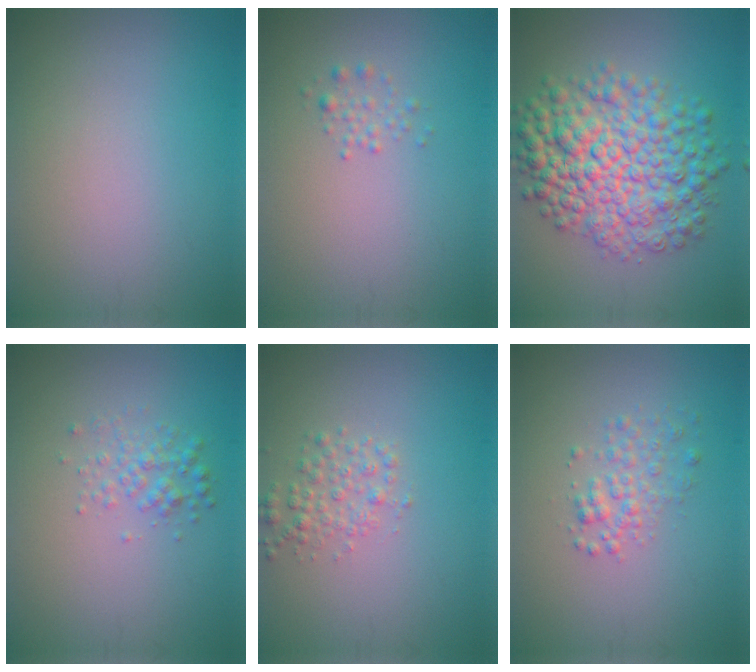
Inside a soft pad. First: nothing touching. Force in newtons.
{"total": 1.0, "press": 1.0, "slide": 0.0}
{"total": 9.3, "press": 9.3, "slide": 0.1}
{"total": 1.9, "press": 1.9, "slide": 0.0}
{"total": 2.1, "press": 2.1, "slide": 0.0}
{"total": 2.1, "press": 2.1, "slide": 0.1}